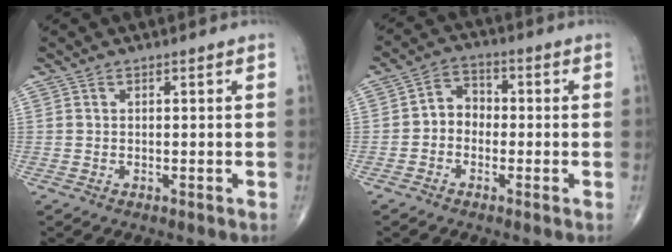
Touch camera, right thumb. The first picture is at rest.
{"total": 5.0, "force": [-1.2, 4.1, 2.5], "torque": [-0.019, 0.023, -0.037]}